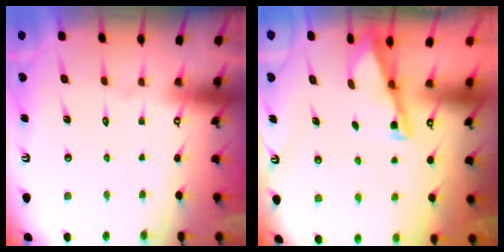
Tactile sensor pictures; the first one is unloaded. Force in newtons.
{"total": 2.9, "press": 2.9, "slide": 0.4}